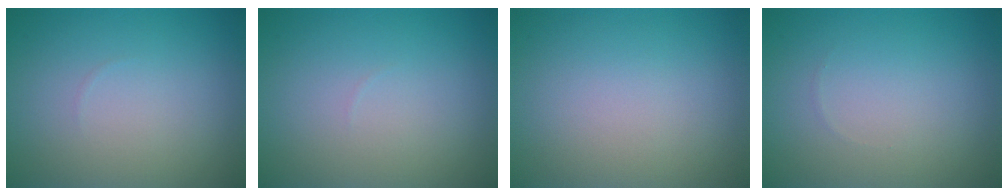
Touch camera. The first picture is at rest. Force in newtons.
{"total": 0.0}
{"total": 0.0}
{"total": 0.0}